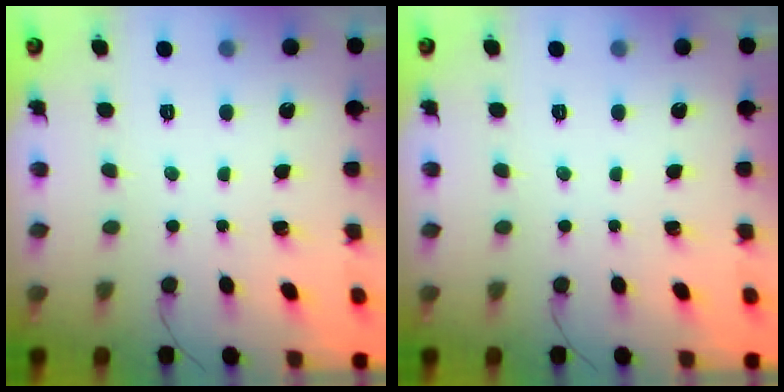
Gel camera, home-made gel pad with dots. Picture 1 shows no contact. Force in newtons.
{"total": 0.0}